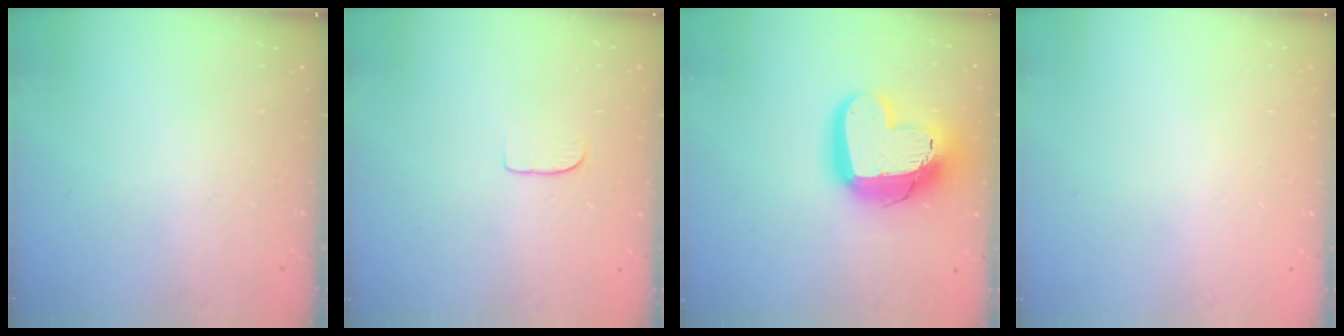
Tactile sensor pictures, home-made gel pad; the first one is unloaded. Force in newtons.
{"total": 4.9, "press": 4.9, "slide": 0.3}
{"total": 19.5, "press": 19.5, "slide": 1.6}
{"total": 0.5, "press": 0.5, "slide": 0.1}